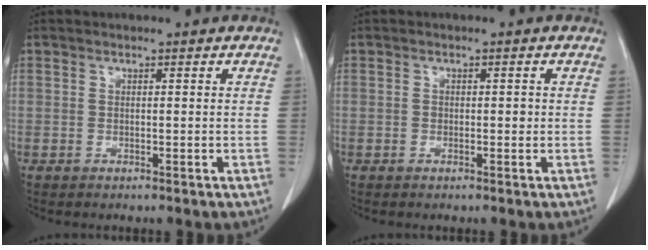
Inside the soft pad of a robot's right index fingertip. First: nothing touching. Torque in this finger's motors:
{"motor_torque": [0.21, -0.10, 0.01, 0.03]}